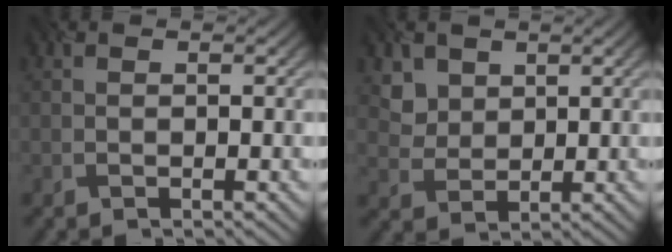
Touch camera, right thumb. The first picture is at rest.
{"total": 3.4, "force": [2.3, 2.5, -0.2], "torque": [-0.021, -0.013, 0.060]}